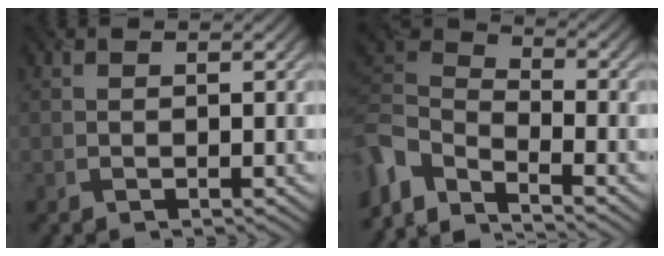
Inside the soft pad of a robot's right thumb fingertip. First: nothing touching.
{"total": 5.9, "force": [-3.8, 2.2, 3.9], "torque": [-0.090, -0.003, -0.099]}